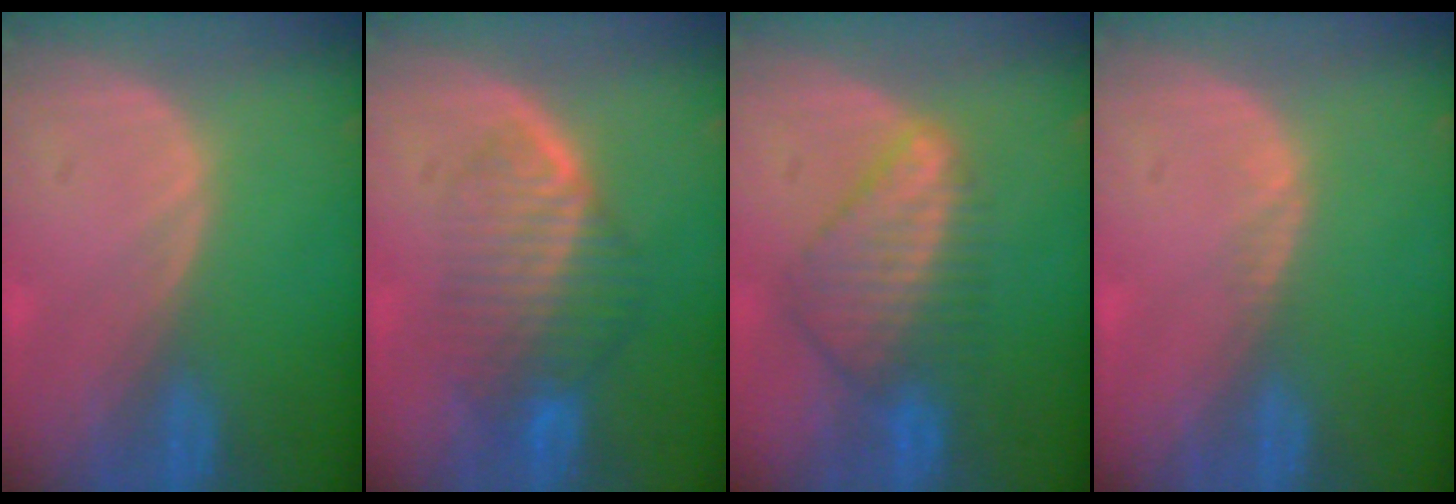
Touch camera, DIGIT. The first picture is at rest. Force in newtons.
{"total": 7.6, "press": 6.9, "slide": 3.2}
{"total": 7.7, "press": 7.0, "slide": 3.2}
{"total": 0.7, "press": 0.6, "slide": 0.4}